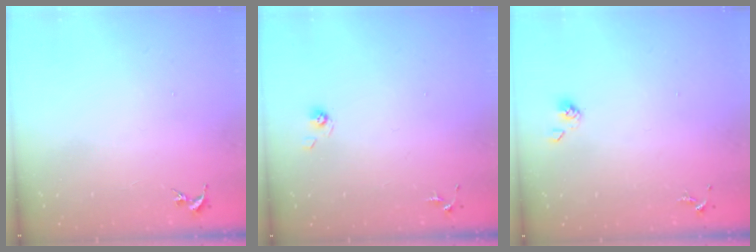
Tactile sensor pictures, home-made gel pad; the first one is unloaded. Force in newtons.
{"total": 3.9, "press": 3.5, "slide": 1.7}
{"total": 4.2, "press": 4.0, "slide": 1.1}